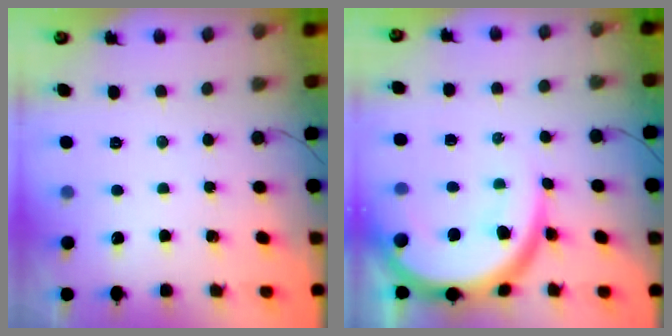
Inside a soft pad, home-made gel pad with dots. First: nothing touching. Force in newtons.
{"total": 14.4, "press": 14.4, "slide": 1.3}